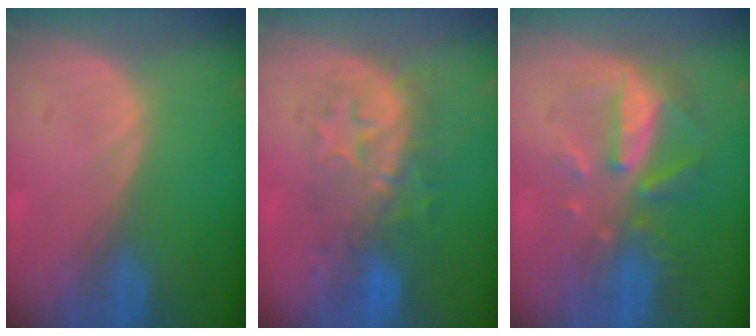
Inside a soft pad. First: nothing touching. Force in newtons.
{"total": 8.1, "press": 8.1, "slide": 0.8}
{"total": 8.0, "press": 7.3, "slide": 3.3}